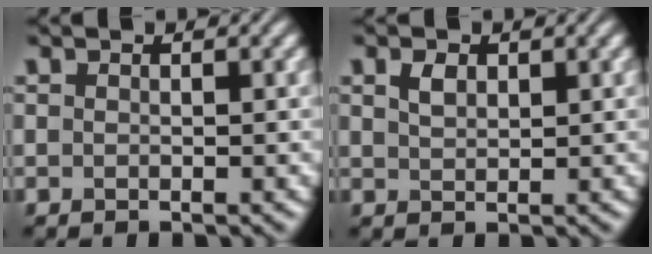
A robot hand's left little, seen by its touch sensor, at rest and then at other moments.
{"total": 1.5, "force": [0.8, 0.9, 0.9], "torque": [-0.018, 0.002, 0.018]}